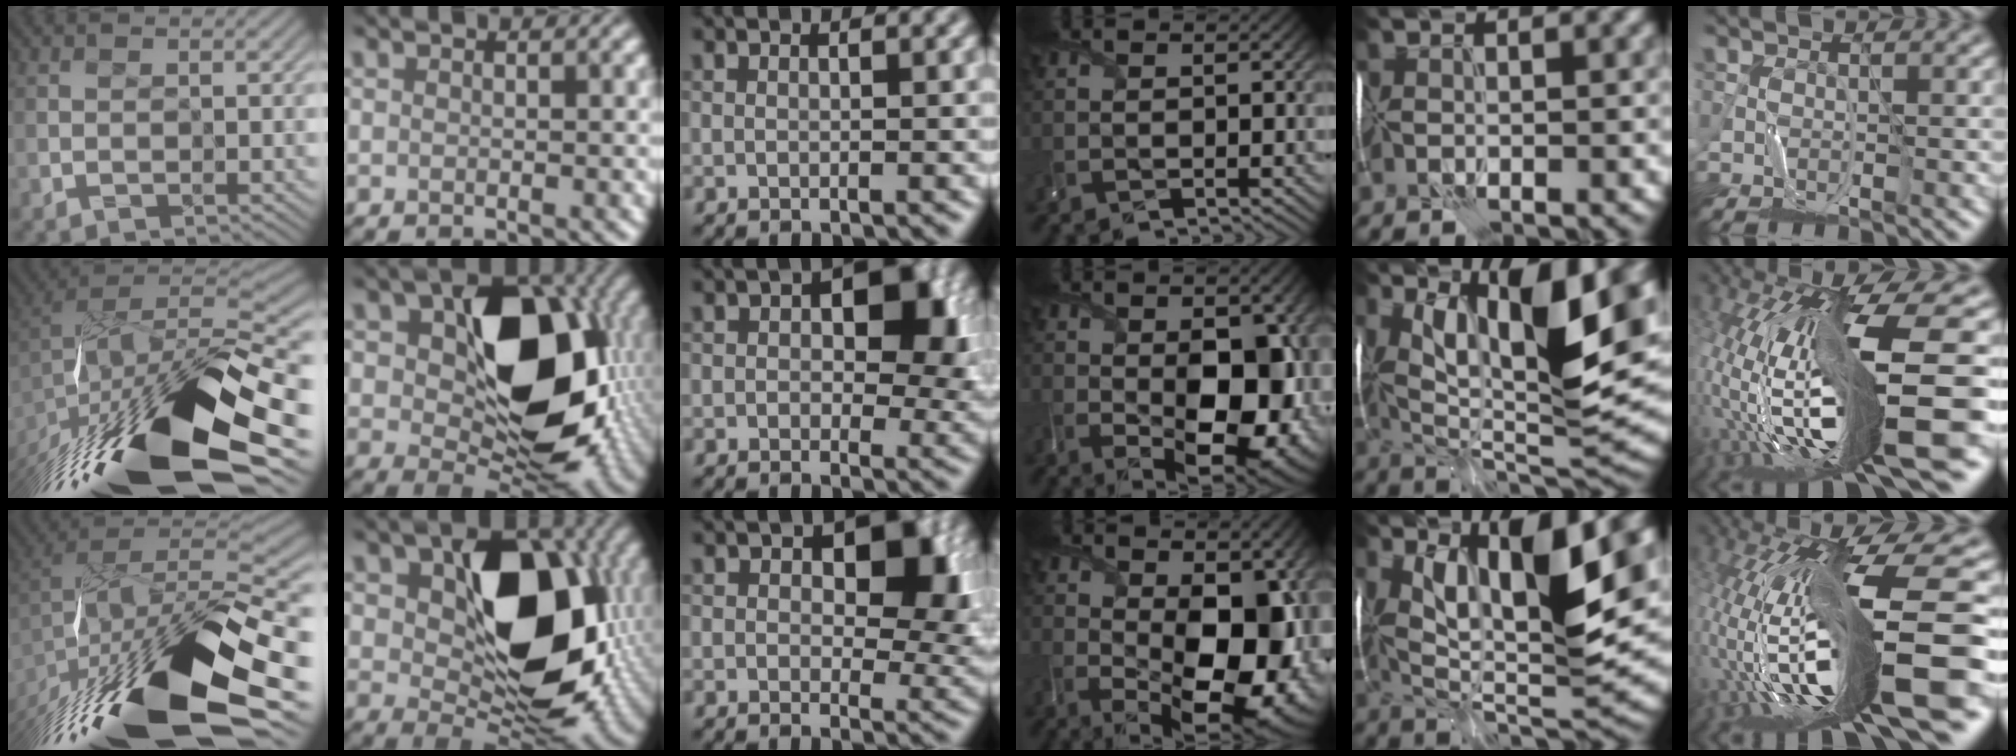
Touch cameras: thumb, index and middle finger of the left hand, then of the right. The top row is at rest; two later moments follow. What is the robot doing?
{"motion": "wrap", "object": "thread"}